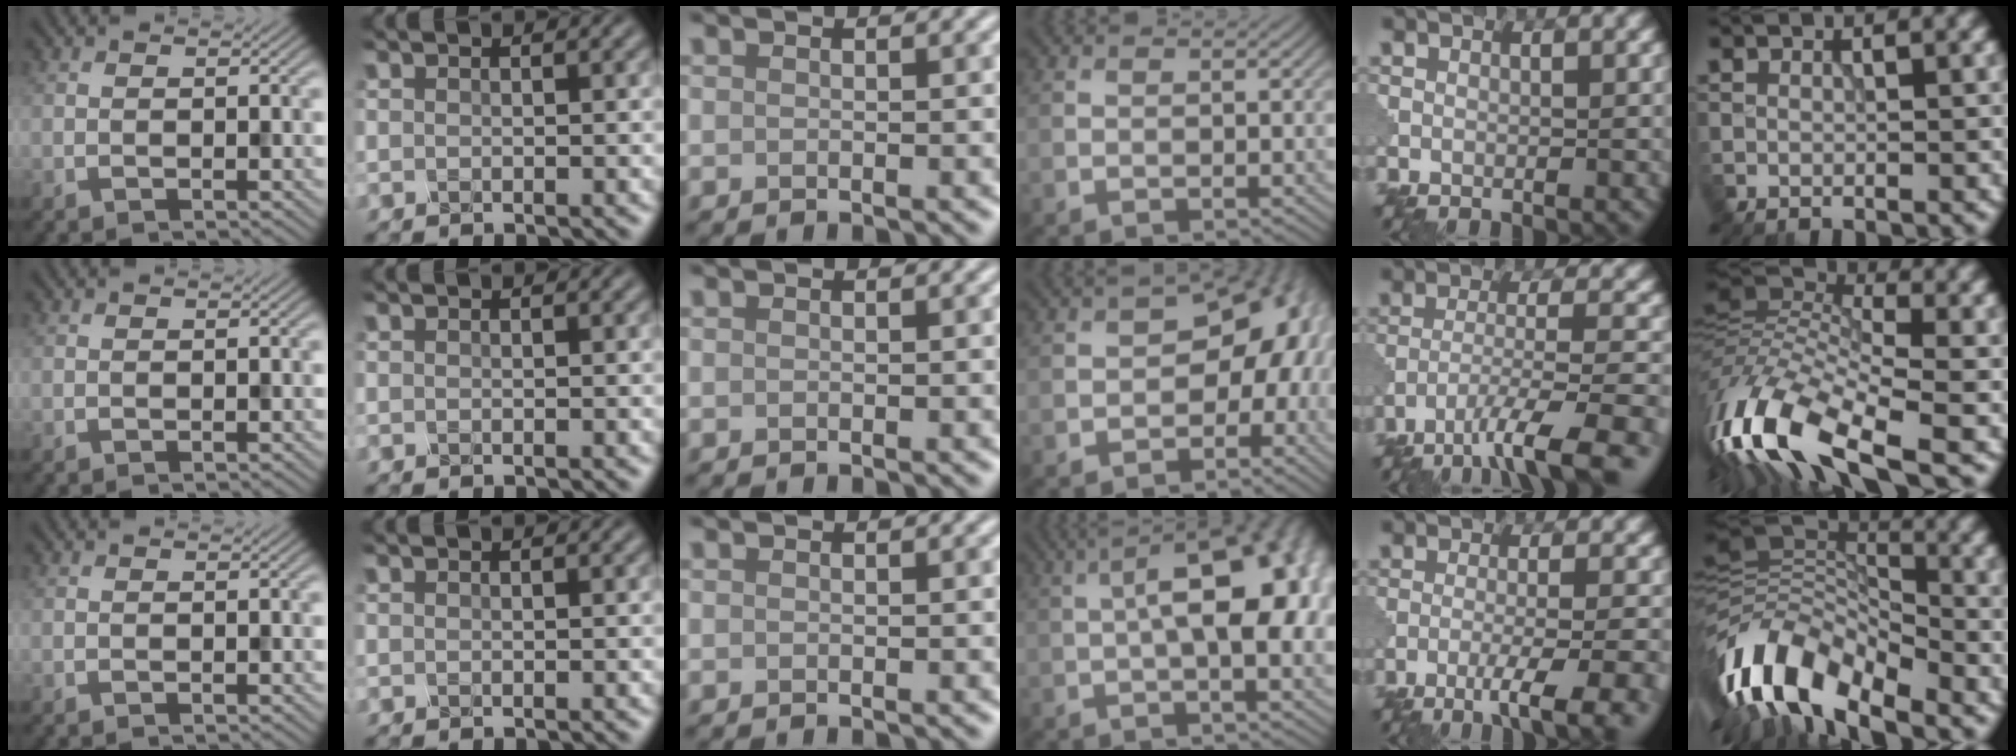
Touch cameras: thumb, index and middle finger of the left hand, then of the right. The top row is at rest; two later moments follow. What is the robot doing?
{"motion": "shake", "object": "salt shaker"}